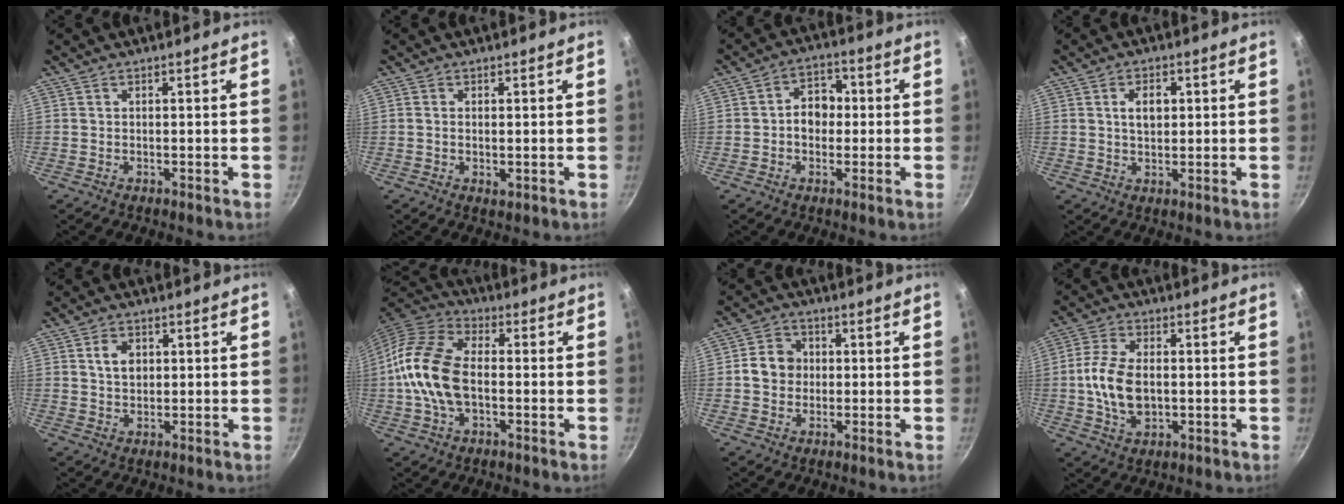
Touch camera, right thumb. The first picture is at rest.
{"total": 1.6, "force": [0.0, 0.8, 1.4], "torque": [-0.023, -0.004, 0.000]}
{"total": 6.6, "force": [-0.2, 5.3, 4.0], "torque": [-0.017, 0.020, -0.011]}
{"total": 4.3, "force": [0.9, 2.8, 3.1], "torque": [-0.037, 0.001, 0.016]}
{"total": 4.1, "force": [1.1, 3.0, 2.6], "torque": [-0.031, -0.002, 0.020]}
{"total": 15.2, "force": [-1.0, 9.2, 12.0], "torque": [-0.223, 0.029, -0.034]}
{"total": 6.4, "force": [0.2, 5.7, 3.0], "torque": [-0.025, 0.010, -0.008]}
{"total": 10.3, "force": [-0.3, 6.3, 8.1], "torque": [-0.150, 0.007, -0.008]}